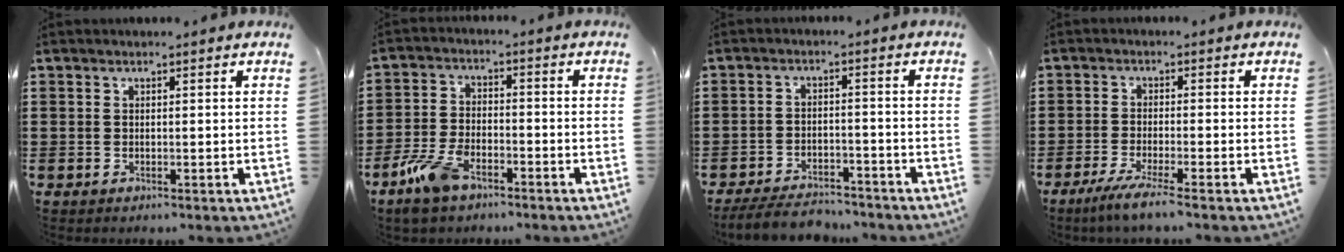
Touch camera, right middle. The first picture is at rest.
{"total": 7.4, "force": [-4.8, 3.2, 4.7], "torque": [-0.113, 0.001, -0.093]}
{"total": 5.2, "force": [-5.0, 1.0, 1.1], "torque": [-0.023, 0.004, -0.098]}
{"total": 3.9, "force": [-3.0, -0.4, 2.5], "torque": [-0.056, -0.018, -0.057]}